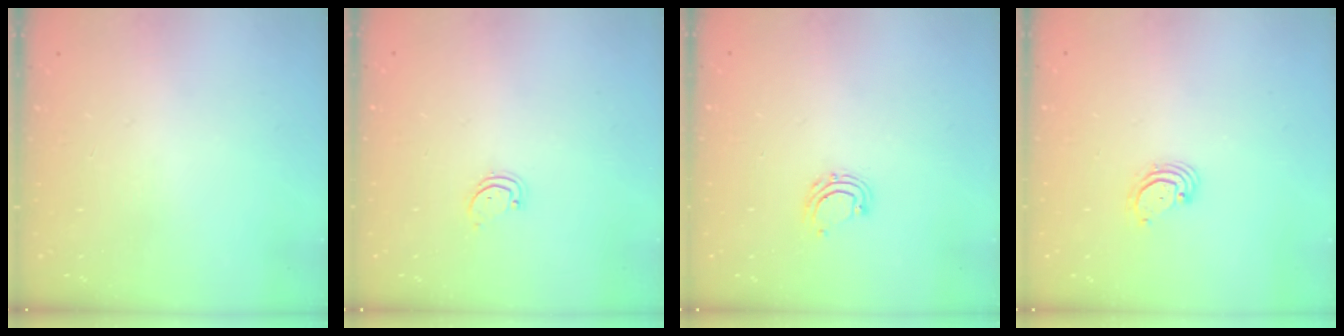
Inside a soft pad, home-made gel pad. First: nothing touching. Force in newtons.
{"total": 1.9, "press": 1.9, "slide": 0.2}
{"total": 6.0, "press": 5.8, "slide": 1.3}
{"total": 3.0, "press": 3.0, "slide": 0.3}